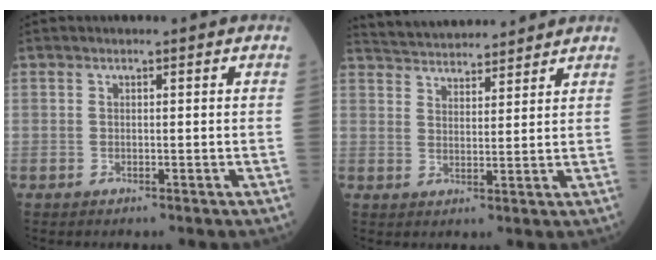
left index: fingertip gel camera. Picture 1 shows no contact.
{"total": 11.1, "force": [10.7, 1.8, 2.7], "torque": [-0.048, 0.027, 0.165]}